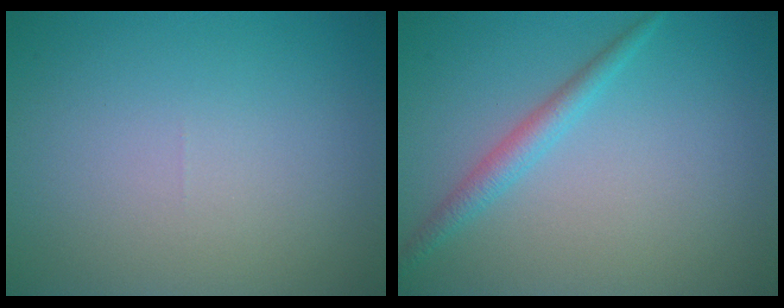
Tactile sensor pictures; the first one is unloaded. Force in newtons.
{"total": 2.0, "press": 2.0, "slide": 0.1}